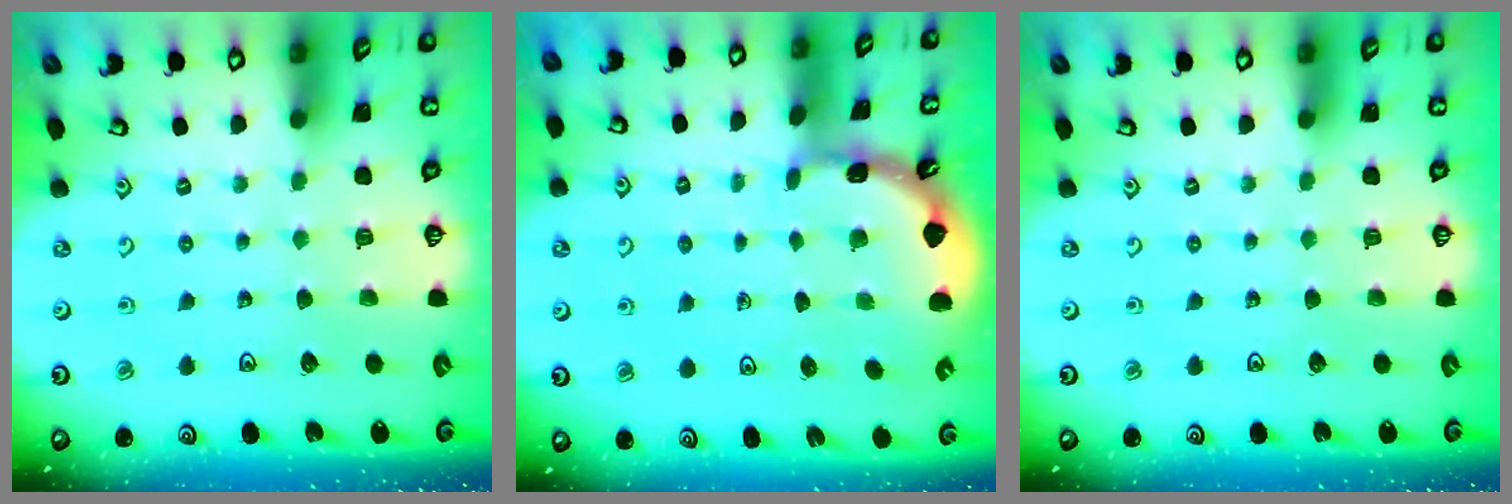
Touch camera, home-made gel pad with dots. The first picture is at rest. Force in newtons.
{"total": 1.7, "press": 1.6, "slide": 0.1}
{"total": 0.0}